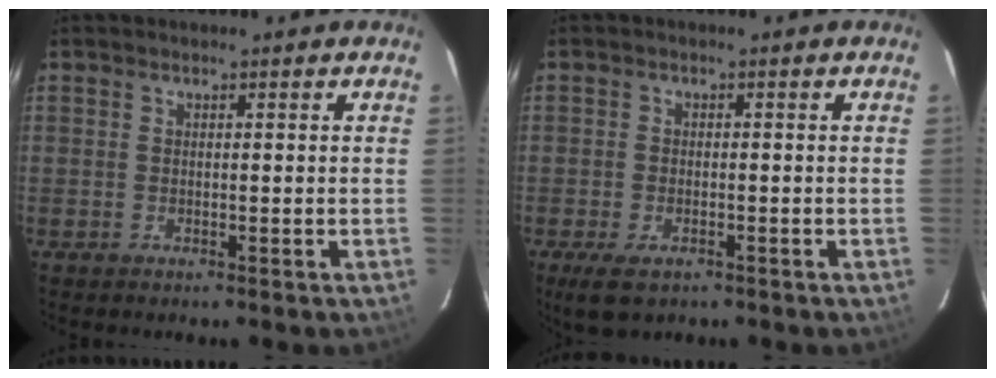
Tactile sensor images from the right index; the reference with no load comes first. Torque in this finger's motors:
{"motor_torque": [0.53, -0.24, 0.26, 0.06]}